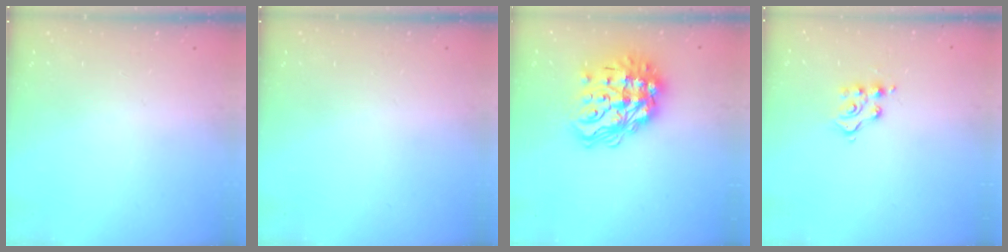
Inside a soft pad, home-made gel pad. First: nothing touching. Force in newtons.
{"total": 0.0}
{"total": 21.1, "press": 21.0, "slide": 2.0}
{"total": 8.1, "press": 8.0, "slide": 0.5}